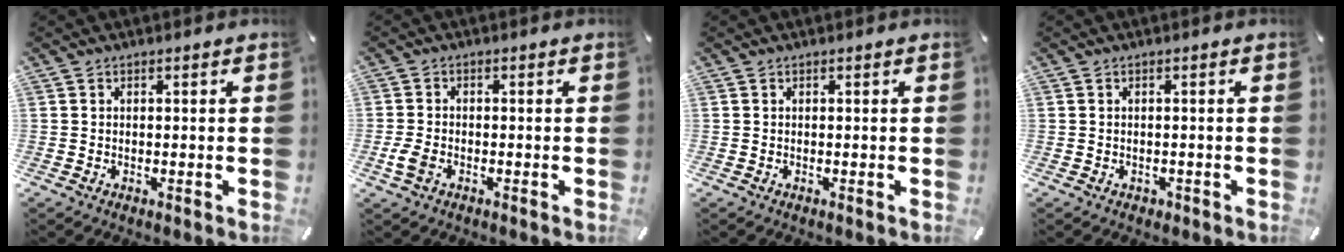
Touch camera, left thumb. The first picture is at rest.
{"total": 3.6, "force": [-1.4, 2.2, 2.4], "torque": [-0.058, 0.000, -0.029]}
{"total": 0.0}
{"total": 0.9, "force": [-0.3, 0.8, 0.3], "torque": [-0.006, 0.004, -0.010]}